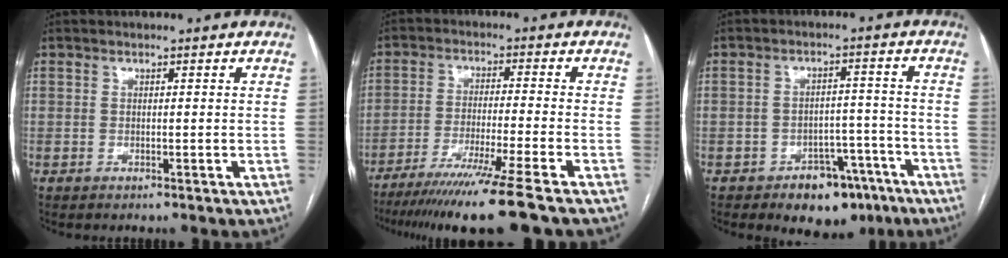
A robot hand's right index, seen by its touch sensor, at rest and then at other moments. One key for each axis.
{"total": 14.4, "fx": -11.1, "fy": -2.2, "fz": 8.9, "tx": -0.140, "ty": -0.051, "tz": -0.178}
{"total": 8.2, "fx": -5.4, "fy": 5.1, "fz": 3.6, "tx": -0.028, "ty": 0.027, "tz": -0.073}